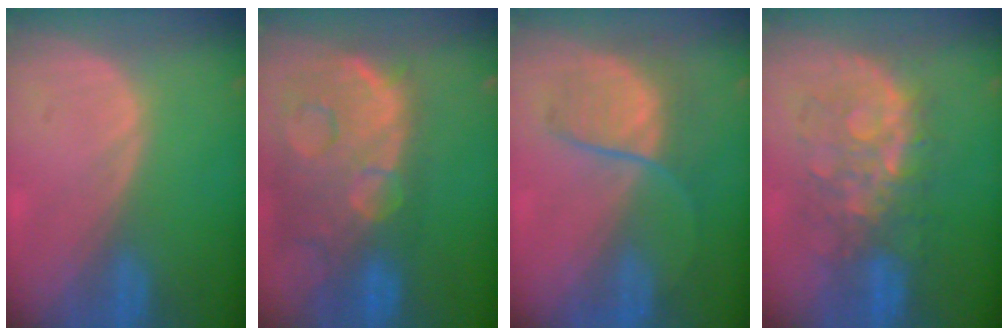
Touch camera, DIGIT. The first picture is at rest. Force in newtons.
{"total": 14.6, "press": 11.8, "slide": 8.5}
{"total": 6.6, "press": 6.5, "slide": 1.3}
{"total": 8.6, "press": 8.5, "slide": 1.5}